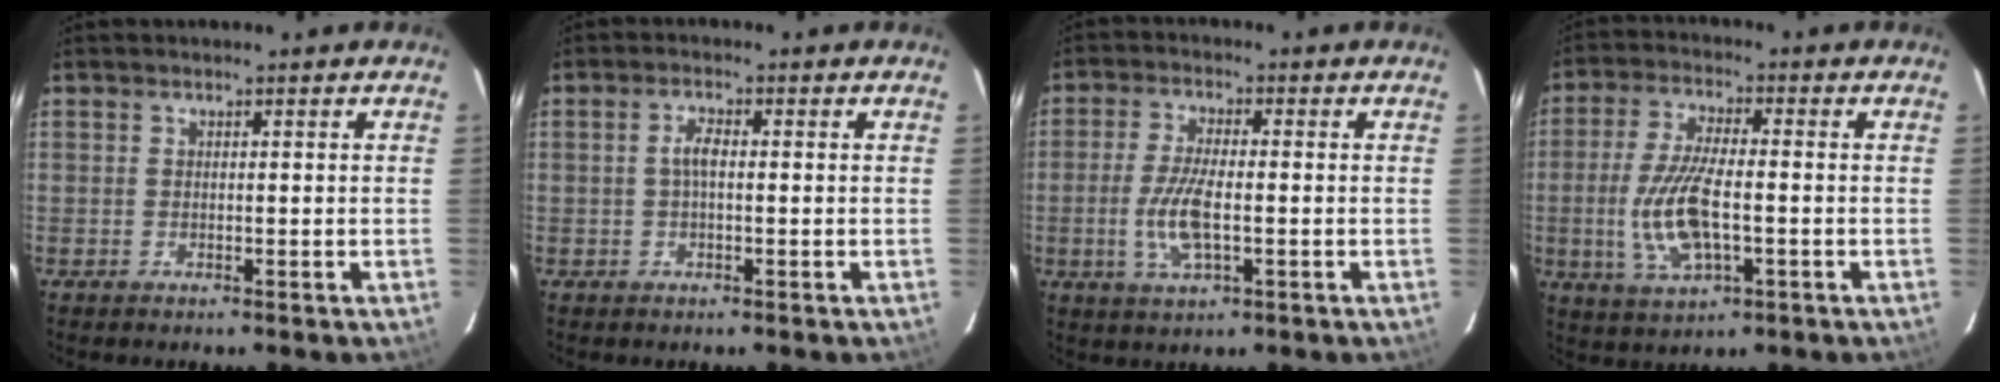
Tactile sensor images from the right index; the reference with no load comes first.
{"total": 2.3, "force": [-0.1, 0.8, 2.1], "torque": [-0.045, 0.006, -0.002]}
{"total": 7.9, "force": [-1.7, 2.6, 7.2], "torque": [-0.153, -0.006, -0.034]}
{"total": 11.6, "force": [-2.3, 4.3, 10.5], "torque": [-0.221, -0.008, -0.040]}